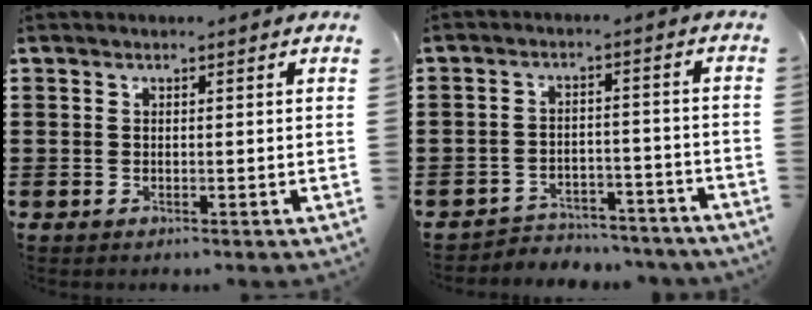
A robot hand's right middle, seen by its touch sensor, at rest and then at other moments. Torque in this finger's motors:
{"motor_torque": [1.43, -0.71, 0.04, 0.04]}